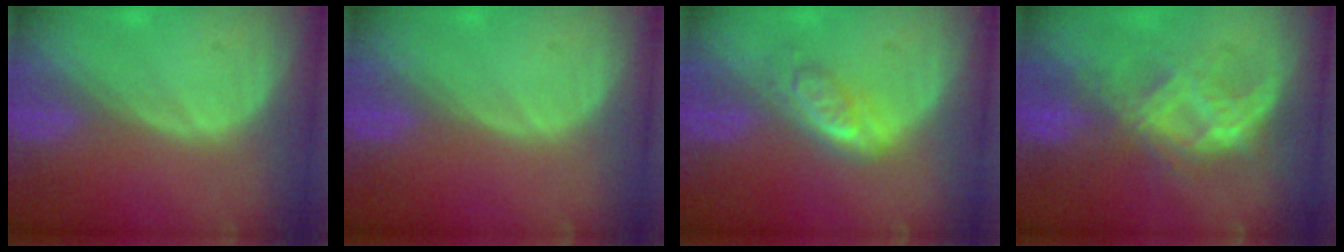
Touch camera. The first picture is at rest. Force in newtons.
{"total": 0.0}
{"total": 4.9, "press": 4.6, "slide": 1.7}
{"total": 7.4, "press": 7.4, "slide": 0.2}